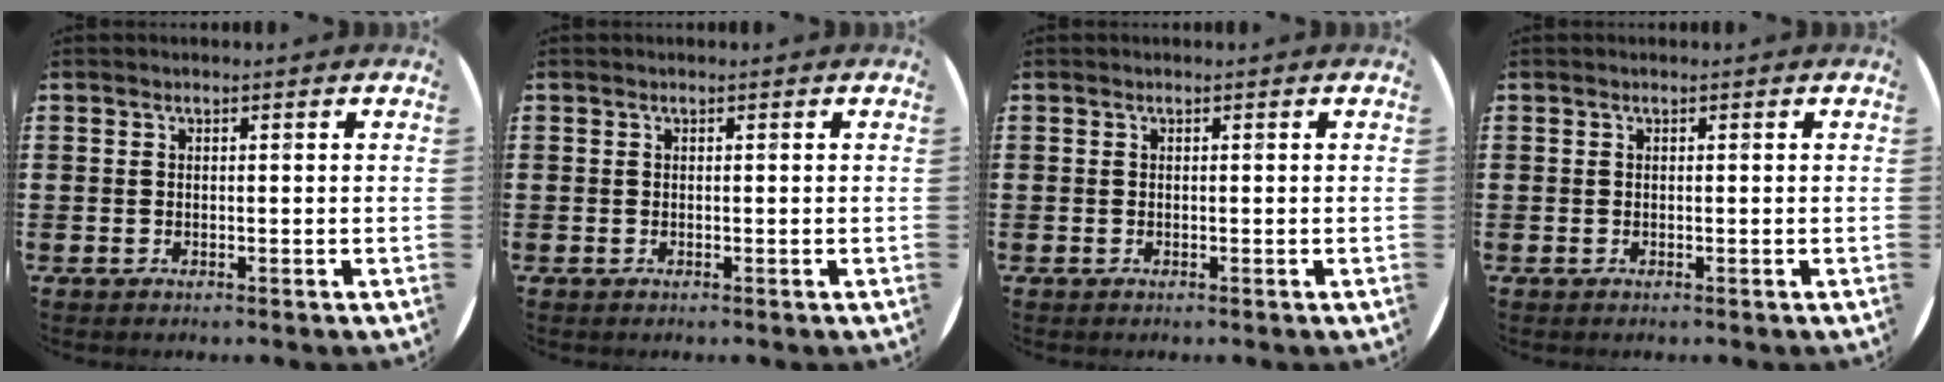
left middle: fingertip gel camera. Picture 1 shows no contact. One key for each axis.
{"total": 0.0}
{"total": 0.0}
{"total": 0.0}